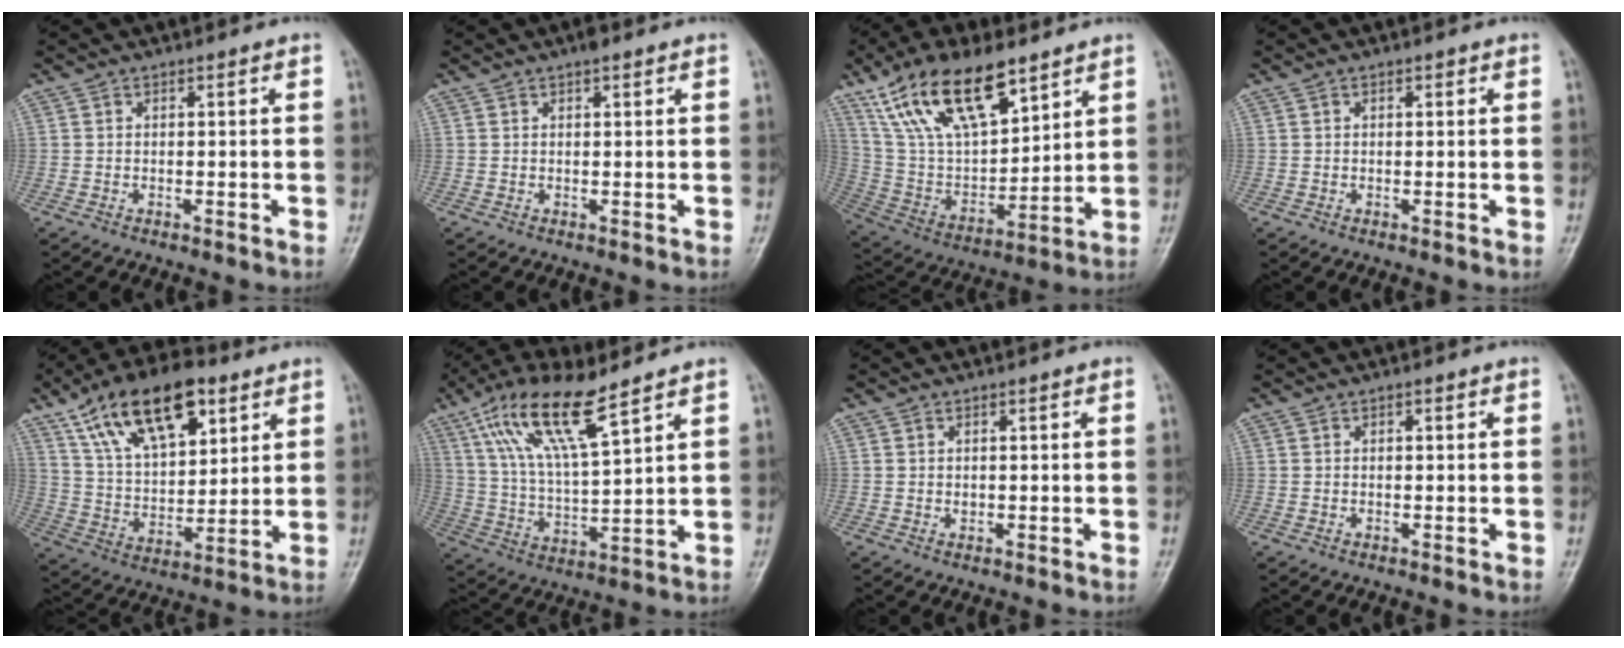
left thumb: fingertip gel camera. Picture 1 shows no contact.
{"total": 1.4, "force": [0.9, 0.4, 0.9], "torque": [-0.008, 0.000, 0.010]}
{"total": 20.6, "force": [12.6, 8.9, 13.7], "torque": [-0.223, -0.040, 0.246]}
{"total": 0.6, "force": [0.3, 0.4, 0.4], "torque": [-0.002, 0.001, 0.002]}
{"total": 19.5, "force": [10.4, 9.7, 13.3], "torque": [-0.189, -0.029, 0.187]}
{"total": 14.6, "force": [8.9, 3.5, 11.1], "torque": [-0.211, -0.028, 0.181]}
{"total": 0.6, "force": [0.0, 0.5, 0.3], "torque": [-0.001, -0.001, 0.003]}
{"total": 0.6, "force": [0.2, 0.3, 0.5], "torque": [-0.007, 0.000, 0.004]}